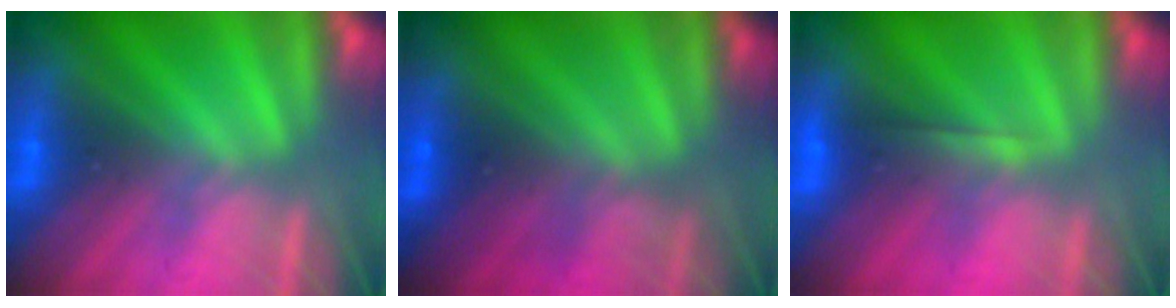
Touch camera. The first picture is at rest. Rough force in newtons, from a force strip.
{"total": 2.6}
{"total": 1.8}